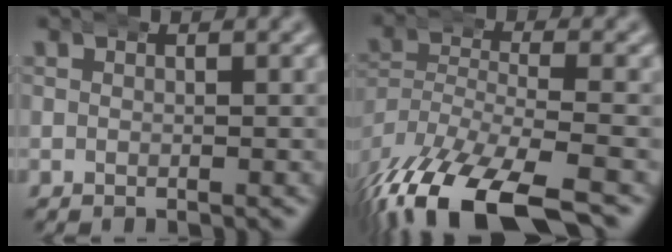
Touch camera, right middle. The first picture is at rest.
{"total": 10.2, "force": [-7.2, 4.2, 5.8], "torque": [-0.142, -0.050, -0.095]}